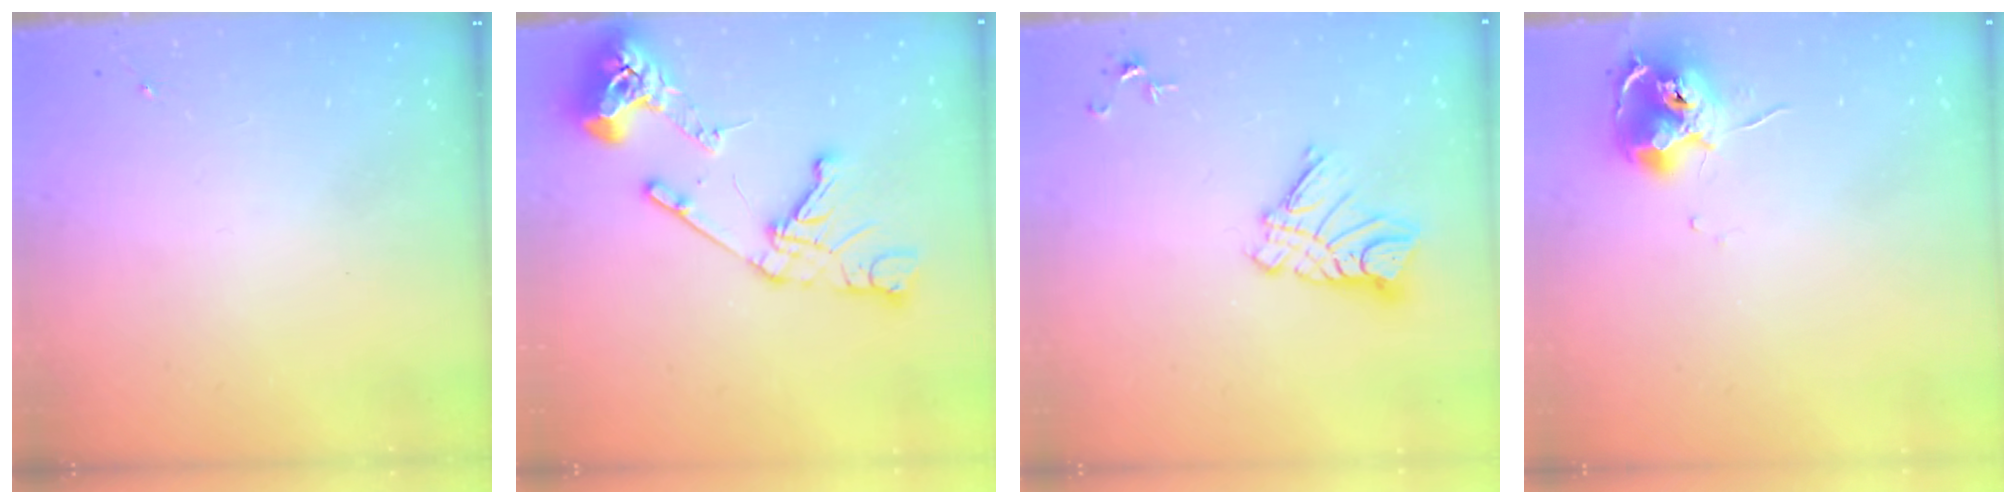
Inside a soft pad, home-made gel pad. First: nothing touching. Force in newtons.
{"total": 17.0, "press": 16.9, "slide": 1.9}
{"total": 11.1, "press": 11.0, "slide": 1.1}
{"total": 12.0, "press": 11.9, "slide": 1.3}